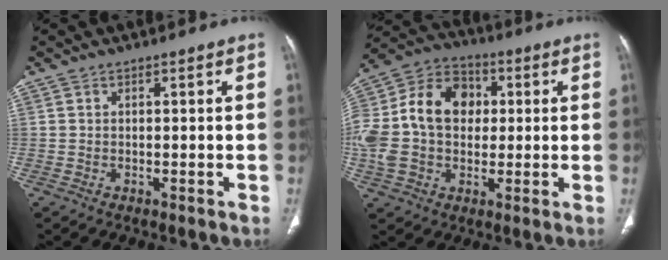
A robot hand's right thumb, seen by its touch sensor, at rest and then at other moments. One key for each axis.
{"total": 20.1, "fx": 1.3, "fy": 14.8, "fz": 13.5, "tx": -0.275, "ty": 0.037, "tz": 0.021}